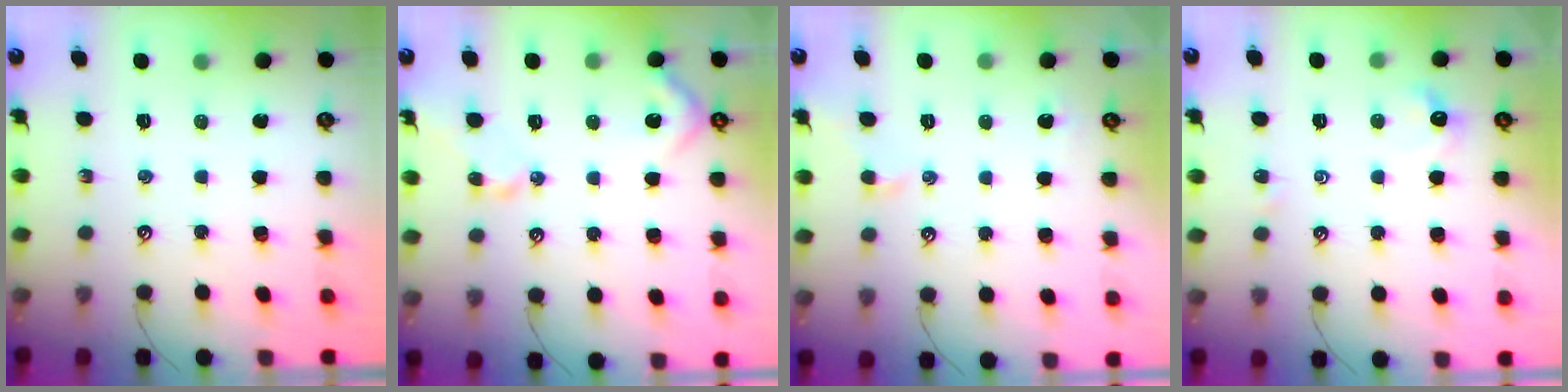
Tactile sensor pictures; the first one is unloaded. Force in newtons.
{"total": 5.8, "press": 5.7, "slide": 1.0}
{"total": 0.9, "press": 0.7, "slide": 0.6}
{"total": 2.1, "press": 2.0, "slide": 0.6}